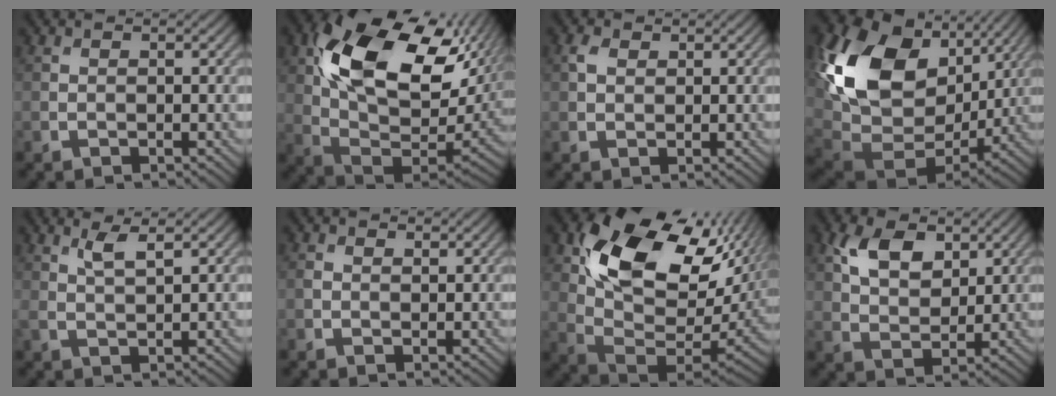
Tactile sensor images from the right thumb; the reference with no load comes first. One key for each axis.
{"total": 18.7, "fx": 6.5, "fy": 10.6, "fz": 14.0, "tx": -0.263, "ty": 0.004, "tz": 0.119}
{"total": 1.7, "fx": 0.8, "fy": 1.1, "fz": 1.0, "tx": -0.024, "ty": 0.006, "tz": 0.014}
{"total": 18.8, "fx": 5.5, "fy": 12.9, "fz": 12.5, "tx": -0.298, "ty": -0.007, "tz": 0.116}
{"total": 2.7, "fx": 1.6, "fy": 0.5, "fz": 2.2, "tx": -0.049, "ty": -0.001, "tz": 0.032}
{"total": 1.1, "fx": 0.4, "fy": 0.8, "fz": 0.7, "tx": -0.015, "ty": -0.001, "tz": 0.006}
{"total": 16.9, "fx": 5.7, "fy": 10.1, "fz": 12.2, "tx": -0.220, "ty": -0.004, "tz": 0.115}
{"total": 7.3, "fx": 3.5, "fy": 4.3, "fz": 4.7, "tx": -0.101, "ty": -0.001, "tz": 0.064}